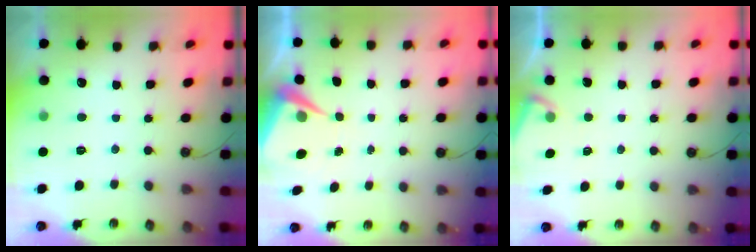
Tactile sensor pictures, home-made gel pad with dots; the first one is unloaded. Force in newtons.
{"total": 6.7, "press": 6.7, "slide": 0.3}
{"total": 4.0, "press": 4.0, "slide": 0.4}